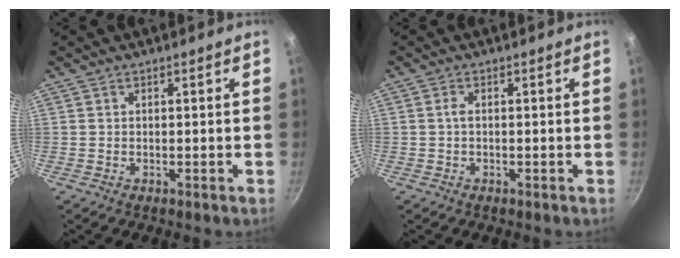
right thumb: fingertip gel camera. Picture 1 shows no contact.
{"total": 1.1, "force": [0.0, 0.6, 1.0], "torque": [-0.023, 0.004, -0.002]}